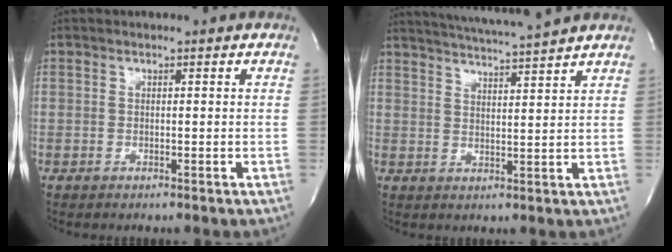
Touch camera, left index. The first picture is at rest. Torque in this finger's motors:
{"motor_torque": [0.10, -0.23, 0.36, 0.11]}